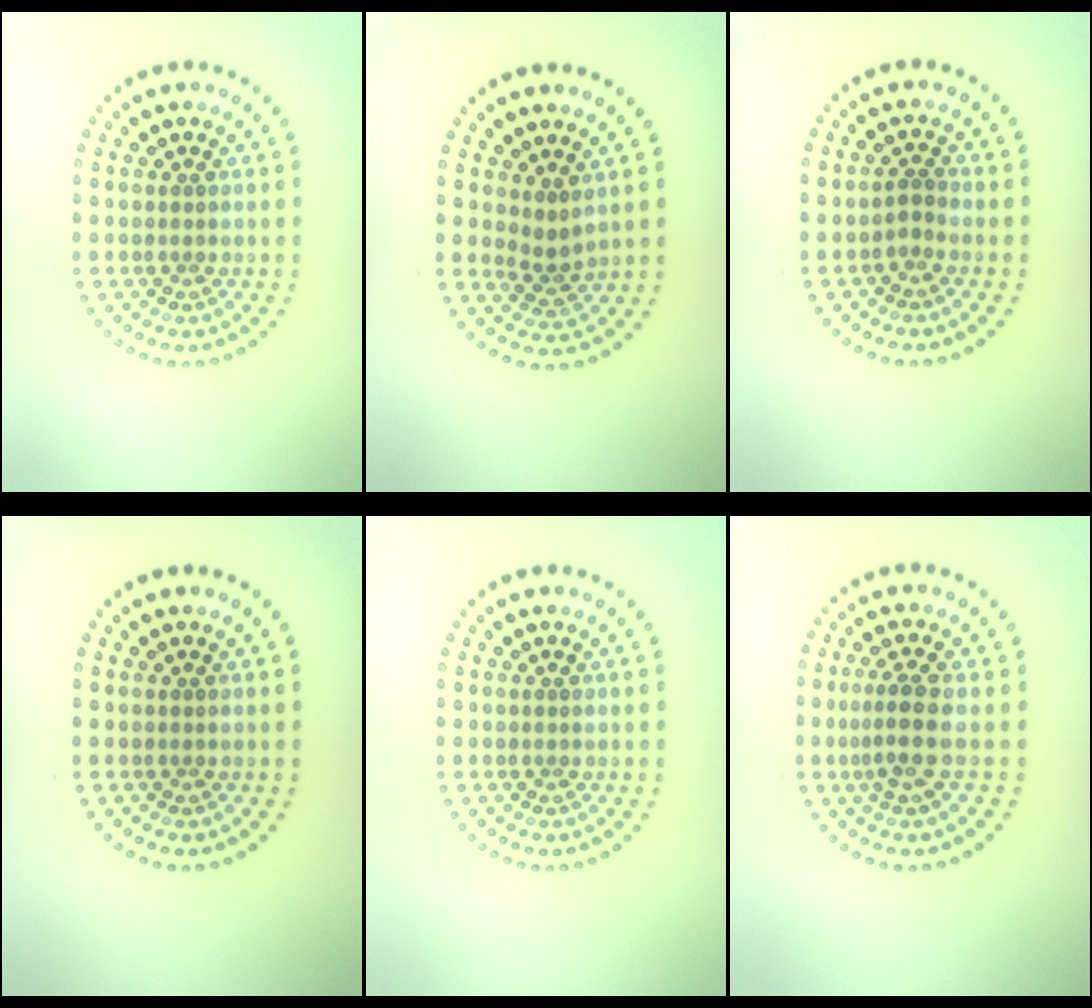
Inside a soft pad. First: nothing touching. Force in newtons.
{"total": 1.9, "press": 1.3, "slide": 1.4}
{"total": 0.9, "press": 0.8, "slide": 0.5}
{"total": 0.0}
{"total": 0.0}
{"total": 2.7, "press": 2.2, "slide": 1.7}